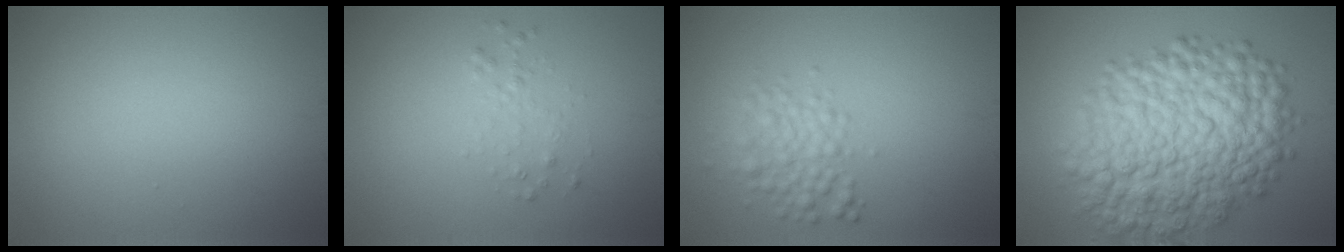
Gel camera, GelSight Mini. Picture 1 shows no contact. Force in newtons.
{"total": 1.1, "press": 1.1, "slide": 0.1}
{"total": 2.9, "press": 2.9, "slide": 0.0}
{"total": 11.6, "press": 11.6, "slide": 0.2}